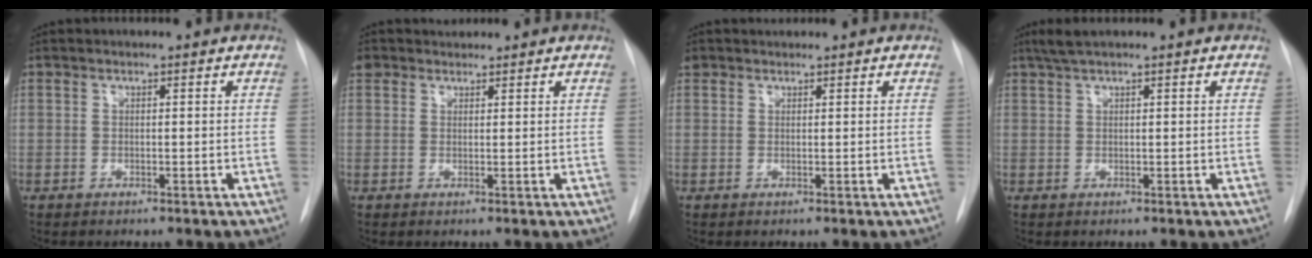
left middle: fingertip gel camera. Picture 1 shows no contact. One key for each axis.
{"total": 2.6, "fx": 2.1, "fy": 1.6, "fz": 0.0, "tx": -0.003, "ty": 0.020, "tz": 0.038}
{"total": 1.4, "fx": 1.2, "fy": 0.7, "fz": -0.1, "tx": 0.000, "ty": 0.015, "tz": 0.020}
{"total": 2.5, "fx": 1.9, "fy": 0.0, "fz": 1.6, "tx": -0.040, "ty": 0.014, "tz": 0.038}